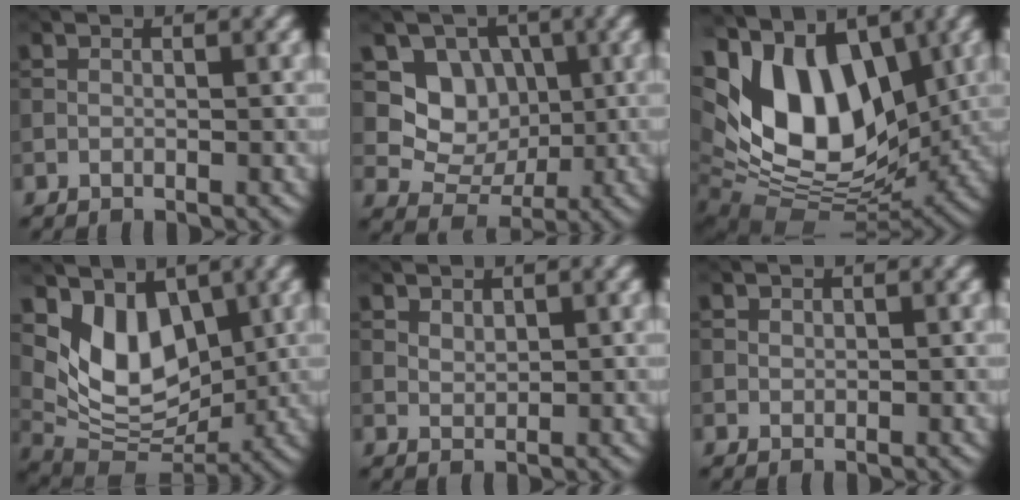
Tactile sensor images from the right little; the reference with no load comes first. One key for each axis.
{"total": 5.0, "fx": 1.0, "fy": 4.4, "fz": 2.3, "tx": -0.030, "ty": -0.010, "tz": 0.010}
{"total": 13.4, "fx": 2.1, "fy": 8.5, "fz": 10.1, "tx": -0.175, "ty": -0.006, "tz": 0.029}
{"total": 6.2, "fx": 2.4, "fy": 4.0, "fz": 4.1, "tx": -0.078, "ty": -0.024, "tz": 0.040}
{"total": 1.3, "fx": 0.9, "fy": 0.7, "fz": 0.6, "tx": -0.013, "ty": -0.002, "tz": 0.022}
{"total": 0.6, "fx": 0.4, "fy": 0.5, "fz": 0.1, "tx": -0.001, "ty": -0.002, "tz": 0.009}